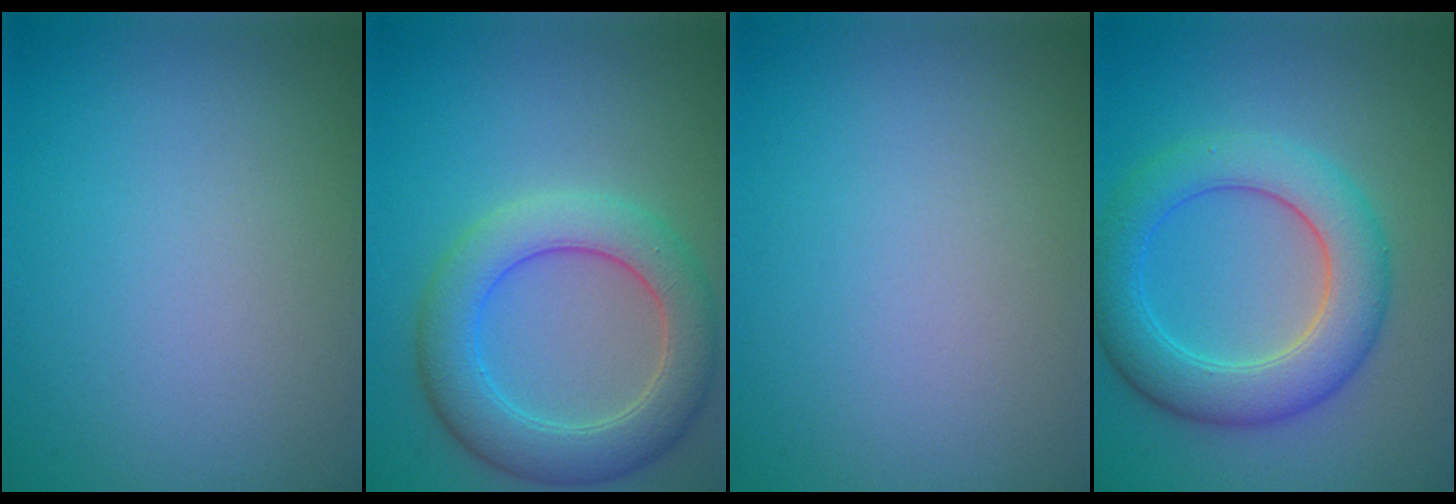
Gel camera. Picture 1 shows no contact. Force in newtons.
{"total": 5.9, "press": 5.9, "slide": 0.3}
{"total": 0.0}
{"total": 6.3, "press": 6.3, "slide": 0.2}